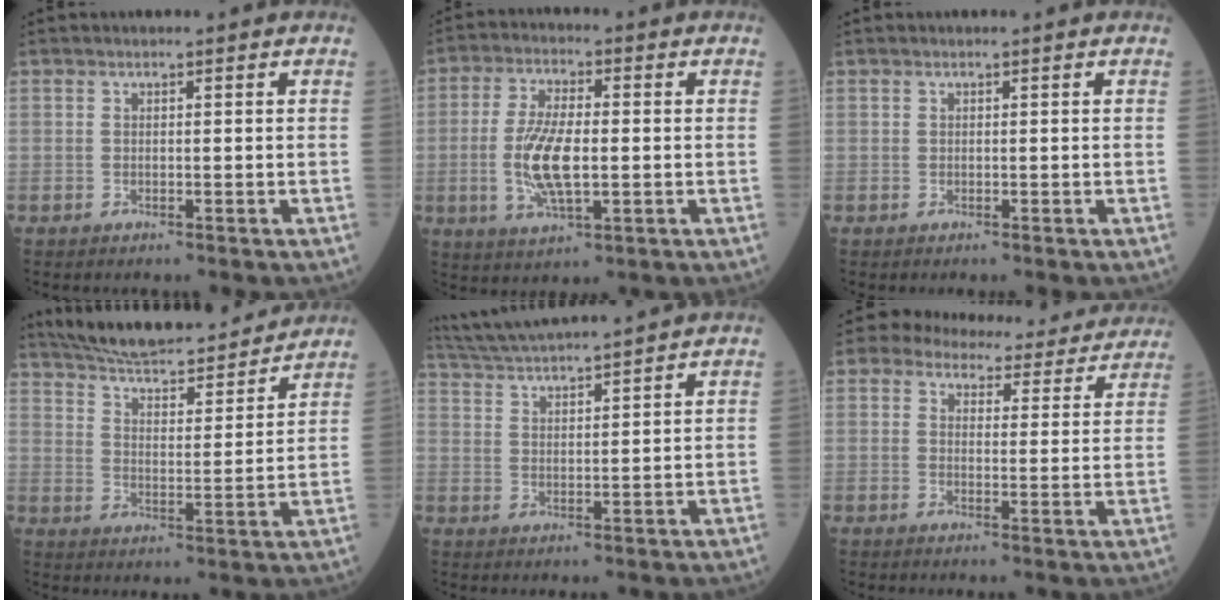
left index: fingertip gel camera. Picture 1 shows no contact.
{"total": 9.3, "force": [-1.1, 2.7, 8.9], "torque": [-0.186, -0.004, -0.012]}
{"total": 0.0}
{"total": 19.3, "force": [17.8, 2.8, 7.1], "torque": [-0.109, 0.004, 0.261]}
{"total": 12.0, "force": [11.1, -0.8, 4.4], "torque": [-0.092, 0.025, 0.182]}
{"total": 15.4, "force": [14.1, 4.8, 3.5], "torque": [-0.025, 0.002, 0.154]}